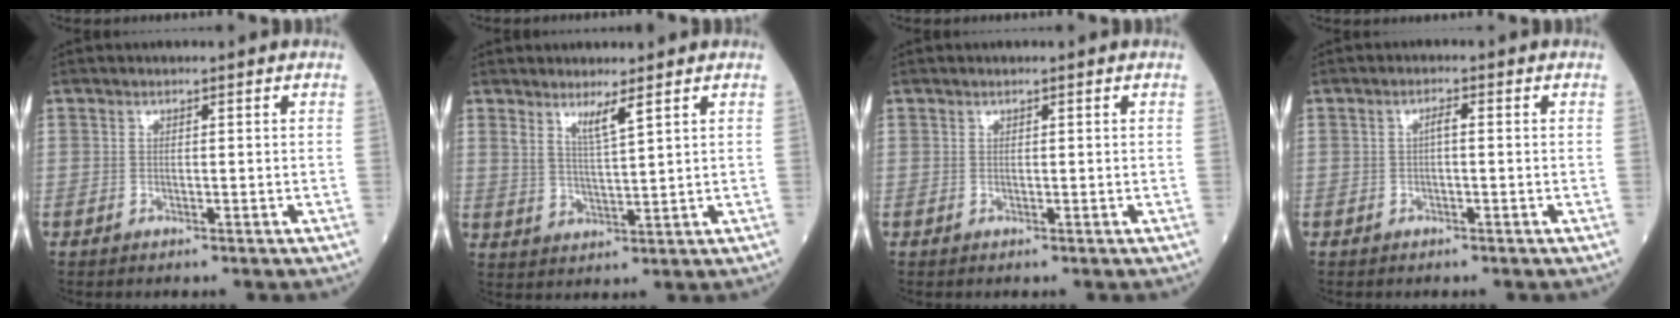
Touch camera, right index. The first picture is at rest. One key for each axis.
{"total": 3.7, "fx": 2.5, "fy": 0.0, "fz": 2.8, "tx": -0.055, "ty": -0.013, "tz": 0.050}
{"total": 0.0}
{"total": 1.5, "fx": 0.0, "fy": 0.5, "fz": 1.4, "tx": -0.028, "ty": 0.003, "tz": -0.001}